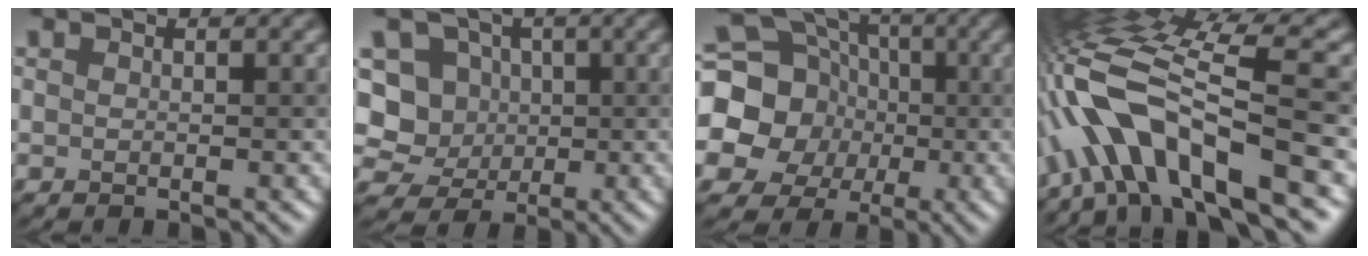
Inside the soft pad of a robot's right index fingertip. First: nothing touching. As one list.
[{"total": 7.7, "force": [1.1, 7.2, 2.3], "torque": [-0.034, 0.036, 0.006]}, {"total": 18.2, "force": [-0.2, 16.9, 6.6], "torque": [-0.168, 0.016, -0.045]}, {"total": 12.2, "force": [-3.6, 3.5, 11.1], "torque": [-0.200, 0.036, -0.062]}]